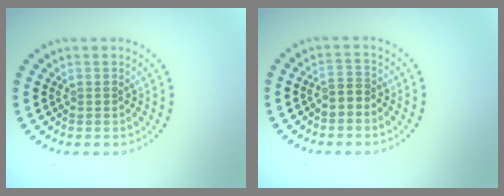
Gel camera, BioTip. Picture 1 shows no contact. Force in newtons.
{"total": 1.2, "press": 1.0, "slide": 0.6}